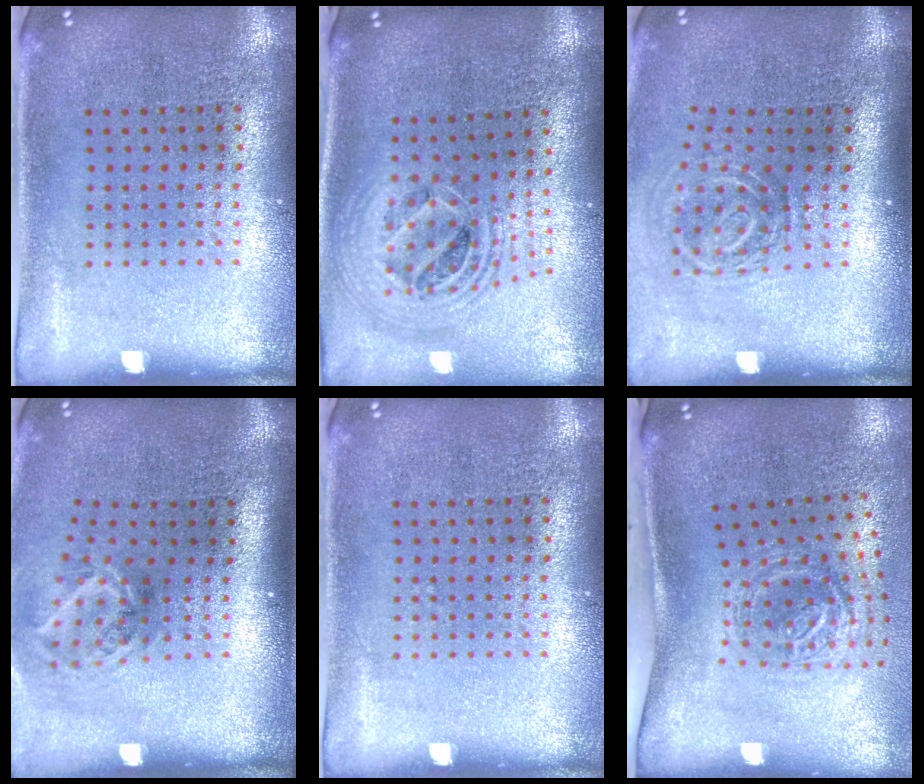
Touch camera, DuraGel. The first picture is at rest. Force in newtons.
{"total": 2.2, "press": 1.8, "slide": 1.3}
{"total": 1.8, "press": 1.2, "slide": 1.3}
{"total": 1.9, "press": 1.2, "slide": 1.5}
{"total": 0.0}
{"total": 1.7, "press": 1.2, "slide": 1.2}